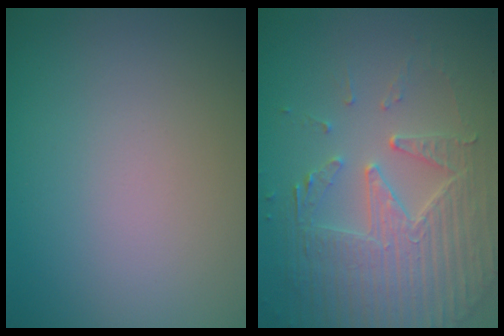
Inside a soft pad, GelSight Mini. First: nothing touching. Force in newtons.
{"total": 5.7, "press": 4.7, "slide": 3.3}